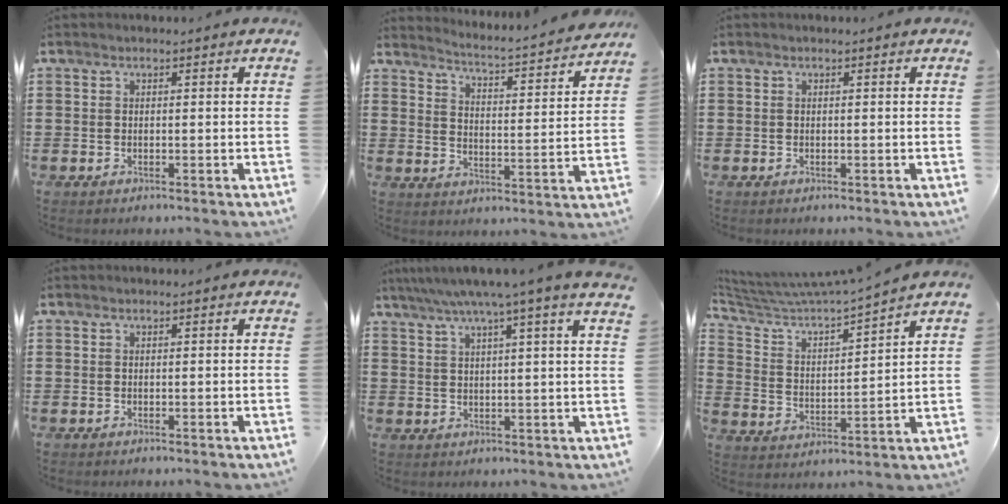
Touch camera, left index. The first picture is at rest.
{"total": 3.3, "force": [3.1, -0.7, 0.6], "torque": [-0.033, -0.040, 0.042]}
{"total": 0.0}
{"total": 0.0}
{"total": 5.5, "force": [4.2, -0.7, 3.4], "torque": [-0.079, -0.013, 0.070]}
{"total": 5.3, "force": [4.8, 0.1, 2.3], "torque": [-0.072, -0.037, 0.072]}